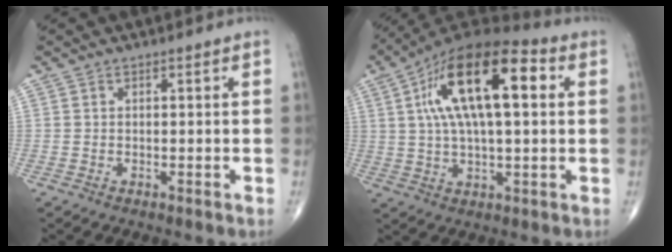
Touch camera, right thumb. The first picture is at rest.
{"total": 20.5, "force": [5.1, 8.4, 17.9], "torque": [-0.309, 0.020, 0.076]}